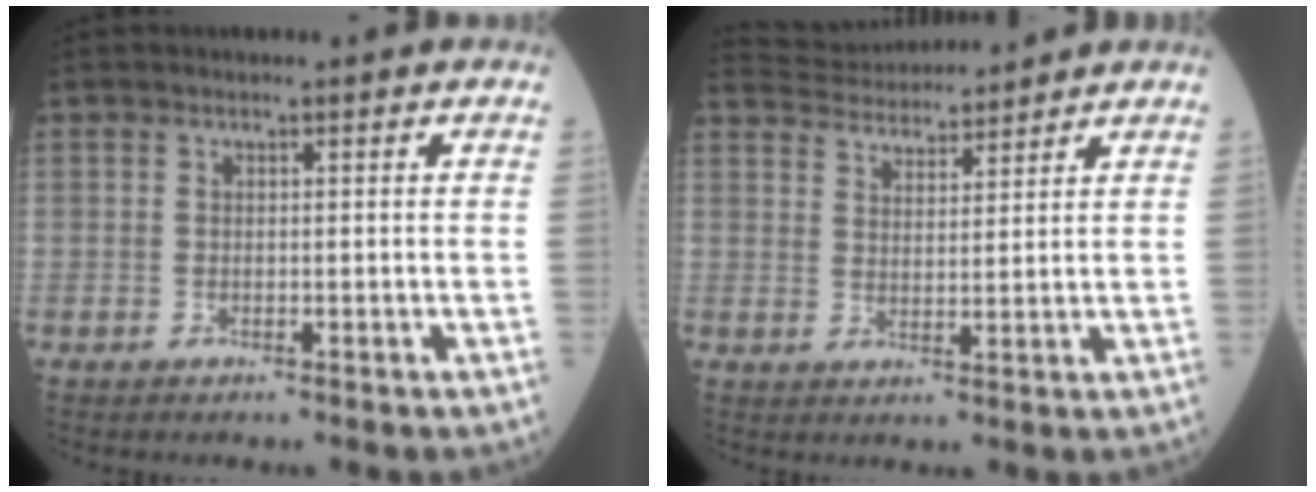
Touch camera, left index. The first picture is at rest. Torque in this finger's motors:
{"motor_torque": [-0.49, -1.01, 0.00, 0.00]}